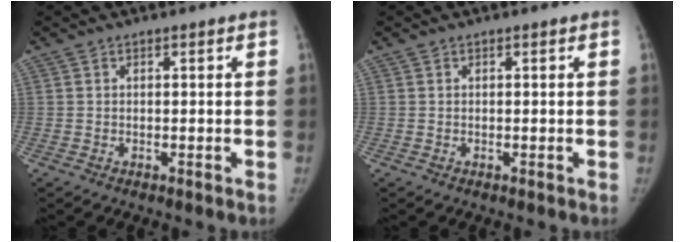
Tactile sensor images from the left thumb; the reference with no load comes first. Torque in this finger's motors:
{"motor_torque": [0.13, 0.03, -0.25, 0.10, 0.03]}